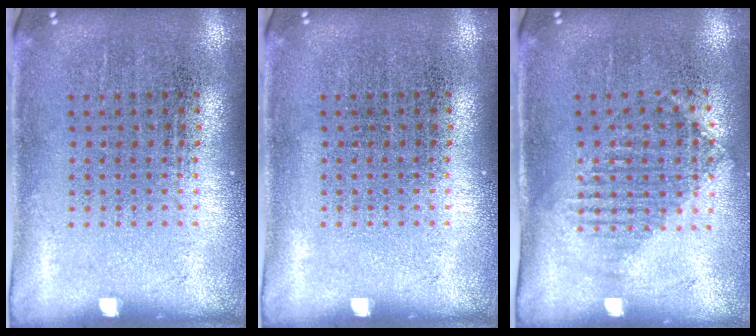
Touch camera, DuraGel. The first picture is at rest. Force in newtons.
{"total": 0.0}
{"total": 1.2, "press": 1.1, "slide": 0.5}